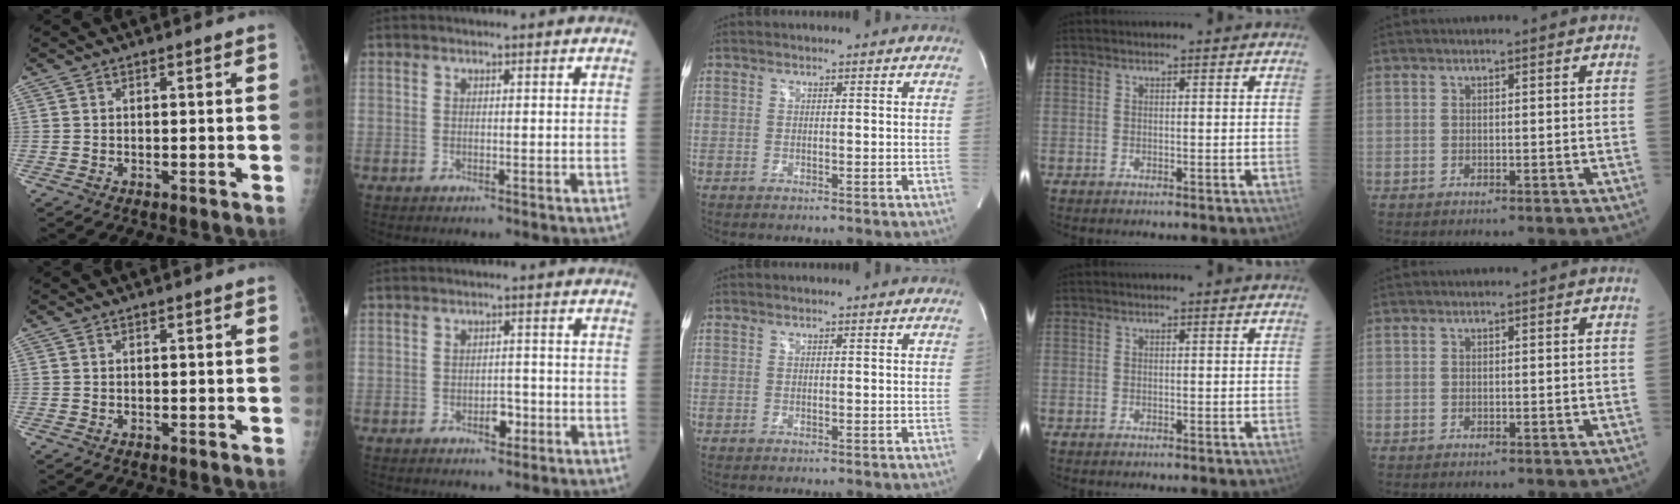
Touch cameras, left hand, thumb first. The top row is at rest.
{"thumb": {"total": 0.5, "force": [0.4, 0.2, 0.3], "torque": [-0.004, -0.002, 0.007]}, "index": {"total": 2.3, "force": [-1.2, 1.2, 1.6], "torque": [-0.021, 0.004, -0.016]}}